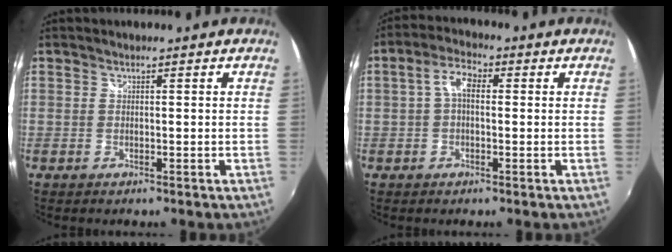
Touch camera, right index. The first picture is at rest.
{"total": 4.6, "force": [0.3, 2.6, 3.8], "torque": [-0.073, 0.017, 0.004]}